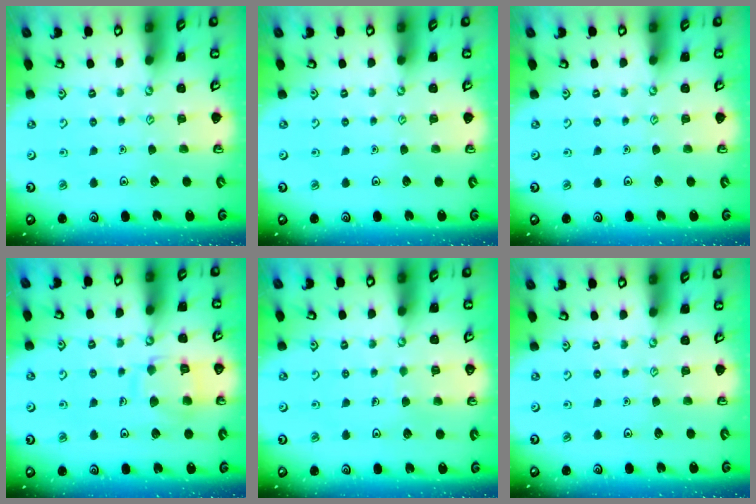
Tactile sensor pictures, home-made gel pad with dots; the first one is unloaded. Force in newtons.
{"total": 0.0}
{"total": 0.0}
{"total": 10.9, "press": 10.9, "slide": 0.8}
{"total": 3.3, "press": 3.3, "slide": 0.2}
{"total": 0.0}